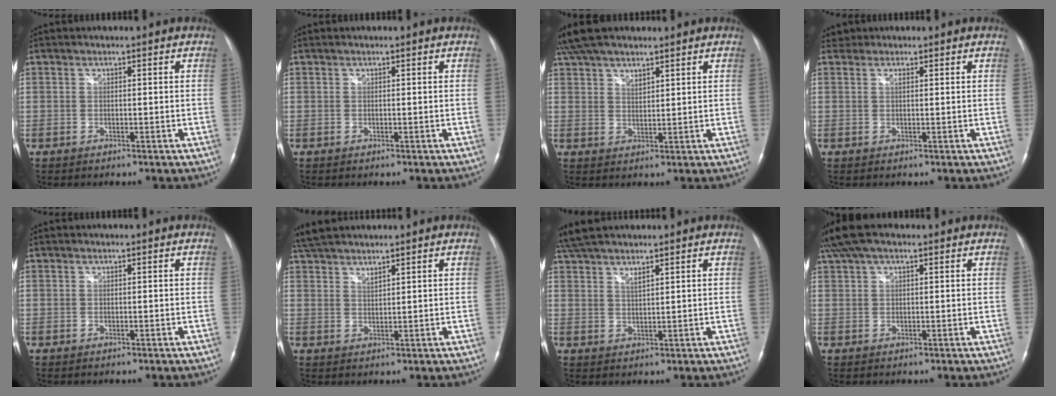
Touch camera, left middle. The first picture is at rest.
{"total": 0.0}
{"total": 8.8, "force": [7.0, 2.5, 4.7], "torque": [-0.086, 0.024, 0.130]}
{"total": 1.5, "force": [1.1, 1.0, 0.4], "torque": [-0.018, 0.006, 0.015]}
{"total": 0.0}
{"total": 6.3, "force": [5.6, 0.7, 2.8], "torque": [-0.061, 0.020, 0.110]}
{"total": 7.7, "force": [6.4, 0.8, 4.1], "torque": [-0.080, 0.024, 0.117]}
{"total": 6.3, "force": [4.4, 2.2, 4.0], "torque": [-0.089, 0.040, 0.082]}